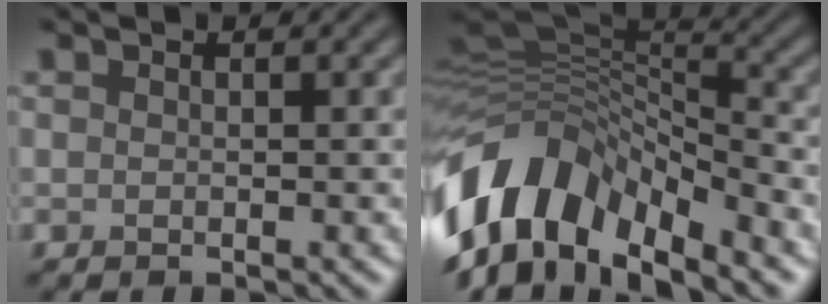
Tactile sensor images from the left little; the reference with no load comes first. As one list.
[{"total": 12.4, "force": [-5.6, 6.7, 8.7], "torque": [-0.170, 0.009, -0.113]}]